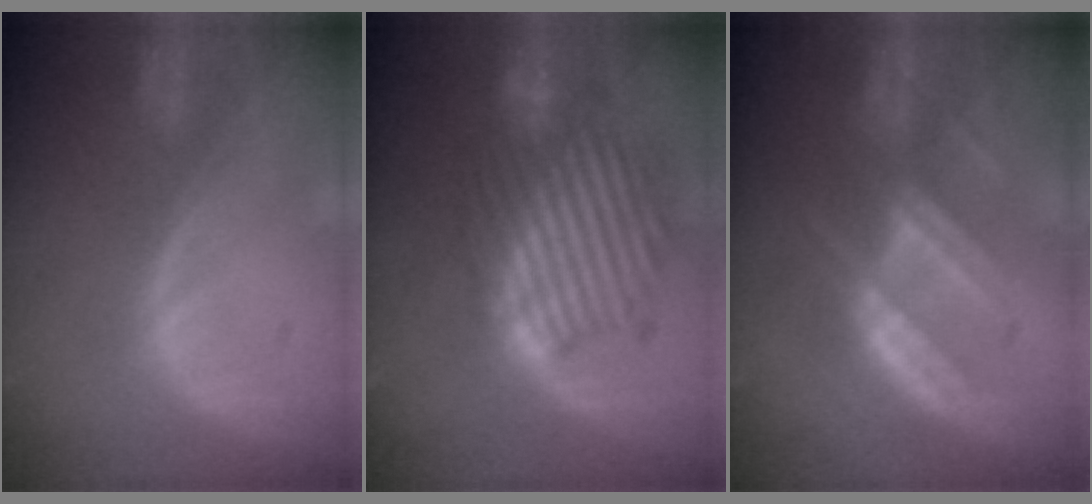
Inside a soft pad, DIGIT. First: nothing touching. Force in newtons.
{"total": 10.0, "press": 10.0, "slide": 0.5}
{"total": 7.0, "press": 6.9, "slide": 1.4}